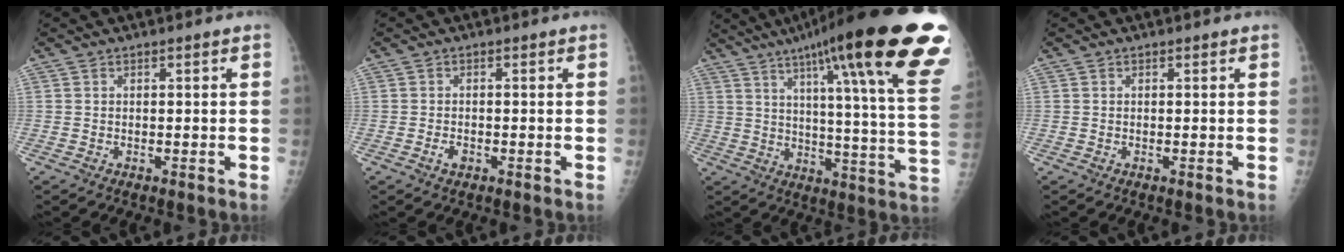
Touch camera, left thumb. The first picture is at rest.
{"total": 1.6, "force": [-0.7, 1.1, 1.0], "torque": [-0.014, 0.003, -0.012]}
{"total": 32.0, "force": [18.8, 4.3, 25.6], "torque": [-0.288, -0.058, 0.259]}
{"total": 0.0}